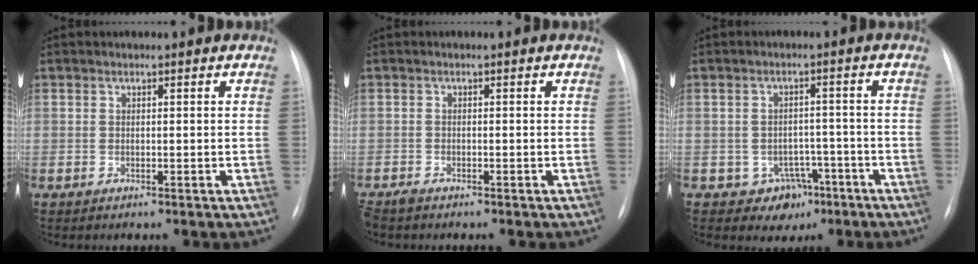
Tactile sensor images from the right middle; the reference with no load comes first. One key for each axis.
{"total": 1.8, "fx": -1.5, "fy": 0.5, "fz": 0.8, "tx": -0.018, "ty": -0.005, "tz": -0.025}
{"total": 5.0, "fx": -2.6, "fy": 4.1, "fz": 1.0, "tx": 0.002, "ty": 0.015, "tz": -0.026}